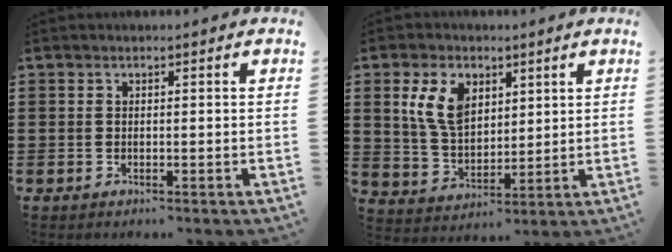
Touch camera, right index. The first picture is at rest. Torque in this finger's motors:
{"motor_torque": [0.43, 0.19, 0.30, 0.06]}